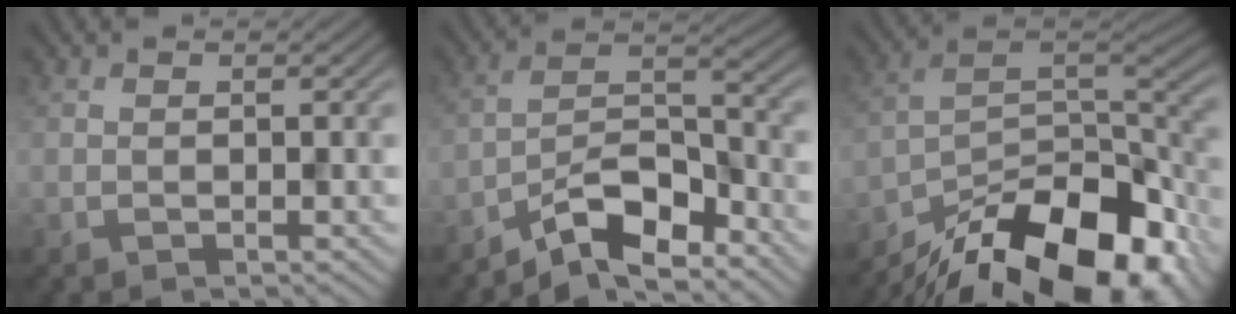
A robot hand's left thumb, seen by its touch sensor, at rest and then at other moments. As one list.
[{"total": 8.9, "force": [-7.0, 2.4, 4.9], "torque": [-0.077, 0.012, -0.144]}, {"total": 18.4, "force": [-13.7, 6.9, 10.2], "torque": [-0.201, -0.030, -0.215]}]